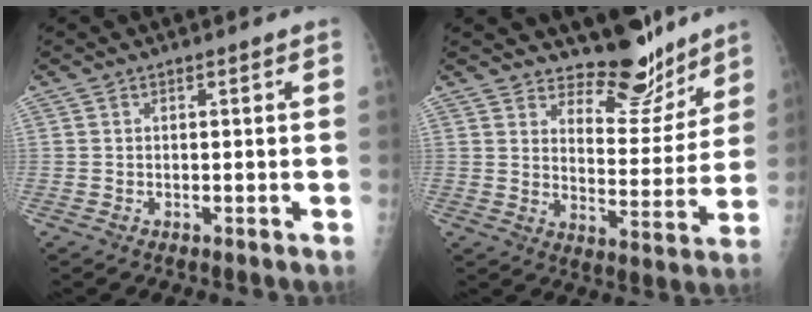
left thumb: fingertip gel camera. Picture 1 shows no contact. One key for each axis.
{"total": 11.2, "fx": 10.0, "fy": 4.3, "fz": 2.6, "tx": 0.002, "ty": -0.093, "tz": 0.150}